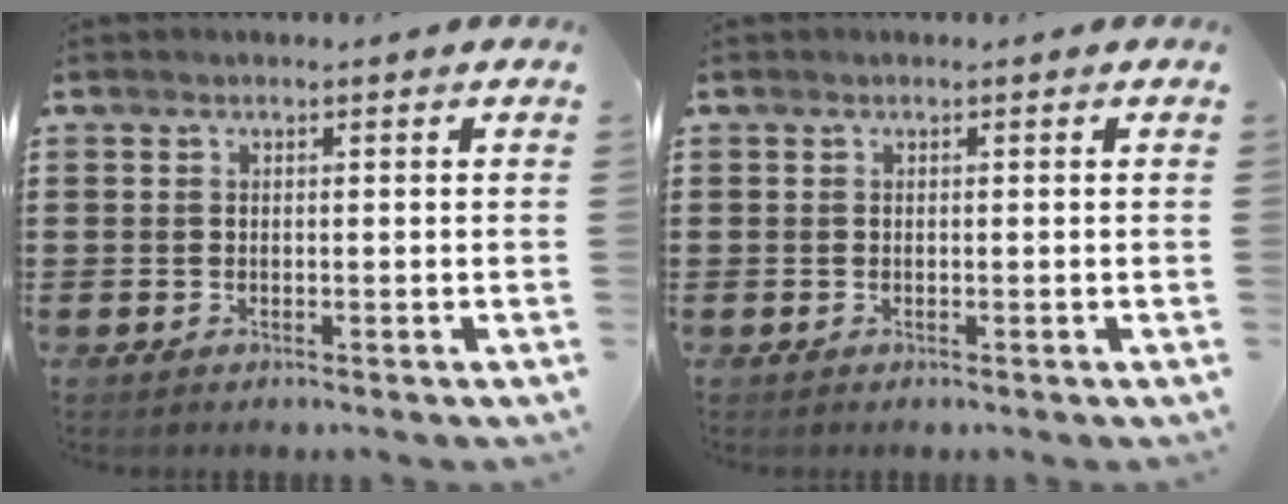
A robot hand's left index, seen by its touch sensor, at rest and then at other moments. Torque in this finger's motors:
{"motor_torque": [-0.28, 0.37, 0.00, 0.00]}